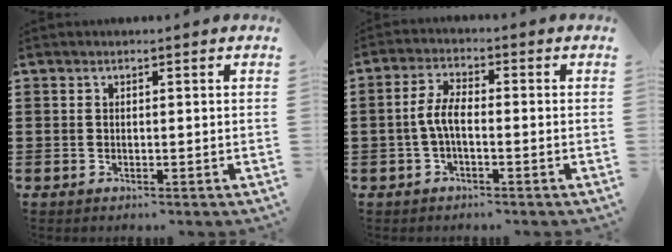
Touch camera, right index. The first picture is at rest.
{"total": 4.1, "force": [-0.8, 1.0, 3.8], "torque": [-0.091, -0.004, -0.023]}